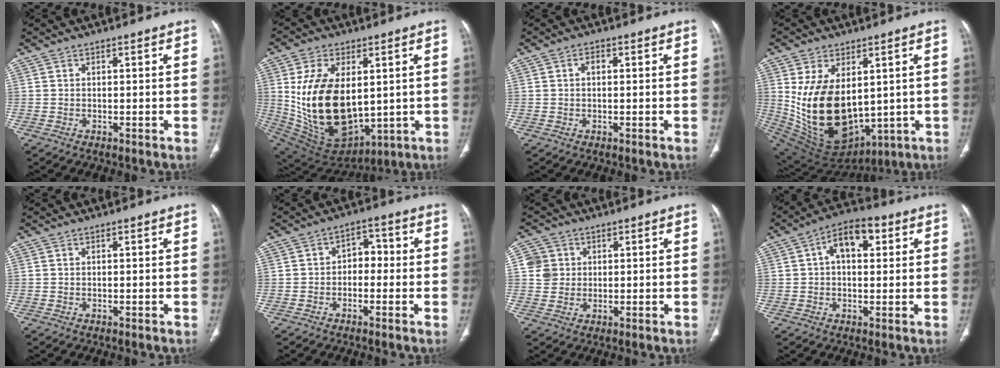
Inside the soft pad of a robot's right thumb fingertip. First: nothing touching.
{"total": 22.5, "force": [1.9, 13.5, 17.9], "torque": [-0.327, -0.025, 0.068]}
{"total": 1.6, "force": [0.2, 1.0, 1.2], "torque": [-0.017, 0.007, 0.001]}
{"total": 20.8, "force": [1.9, 13.1, 16.0], "torque": [-0.281, -0.029, 0.078]}
{"total": 0.0}
{"total": 4.7, "force": [-0.7, 3.4, 3.1], "torque": [-0.022, 0.026, -0.024]}
{"total": 4.9, "force": [1.0, 4.7, 0.9], "torque": [0.008, 0.002, 0.017]}
{"total": 9.0, "force": [2.5, 5.2, 7.0], "torque": [-0.094, 0.021, 0.033]}